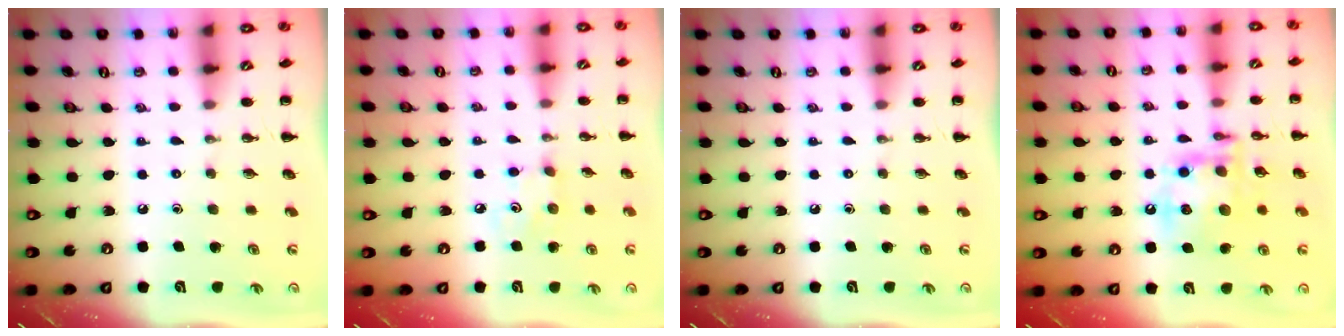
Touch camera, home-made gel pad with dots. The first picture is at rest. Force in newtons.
{"total": 3.0, "press": 2.8, "slide": 0.9}
{"total": 0.0}
{"total": 14.7, "press": 14.5, "slide": 2.5}